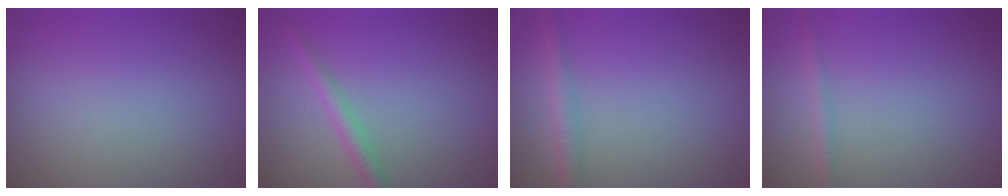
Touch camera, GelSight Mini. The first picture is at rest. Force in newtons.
{"total": 1.9, "press": 1.9, "slide": 0.0}
{"total": 2.4, "press": 2.4, "slide": 0.2}
{"total": 1.3, "press": 1.3, "slide": 0.0}